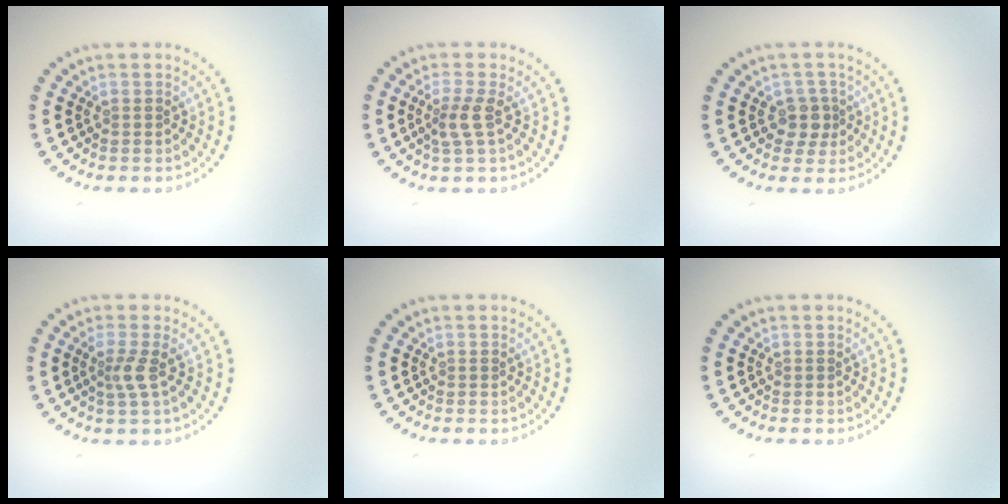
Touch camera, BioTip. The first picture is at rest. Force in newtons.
{"total": 2.0, "press": 1.6, "slide": 1.3}
{"total": 2.0, "press": 1.7, "slide": 1.1}
{"total": 2.0, "press": 1.4, "slide": 1.4}
{"total": 0.0}
{"total": 0.0}